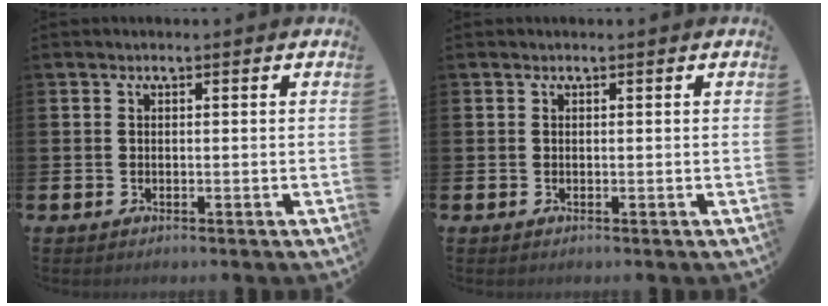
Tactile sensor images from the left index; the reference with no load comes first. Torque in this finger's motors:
{"motor_torque": [0.10, 0.02, 0.00, -0.01]}